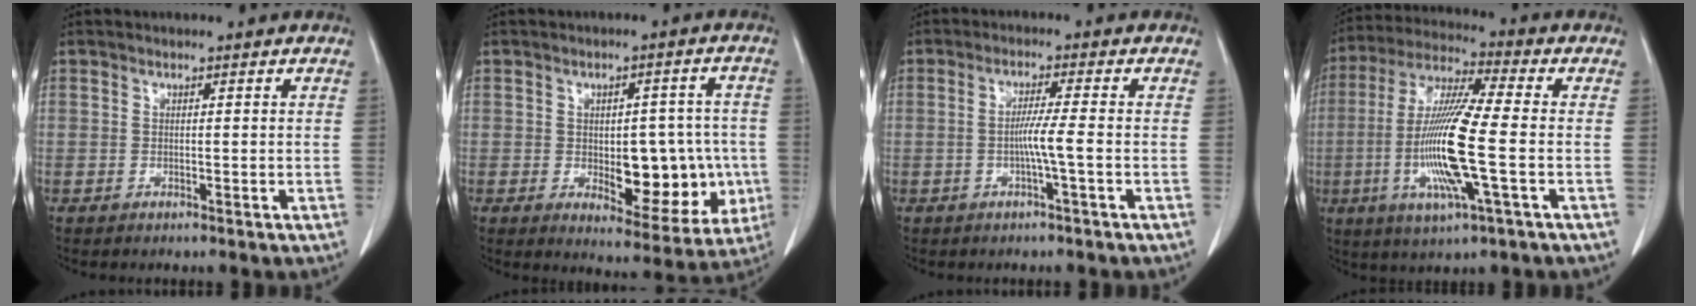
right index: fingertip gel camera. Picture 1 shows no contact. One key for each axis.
{"total": 11.9, "fx": -1.8, "fy": 5.9, "fz": 10.2, "tx": -0.112, "ty": 0.010, "tz": -0.006}
{"total": 3.7, "fx": -0.9, "fy": -0.8, "fz": 3.4, "tx": -0.062, "ty": 0.000, "tz": -0.016}
{"total": 15.3, "fx": -2.8, "fy": 0.6, "fz": 15.0, "tx": -0.307, "ty": -0.012, "tz": -0.060}